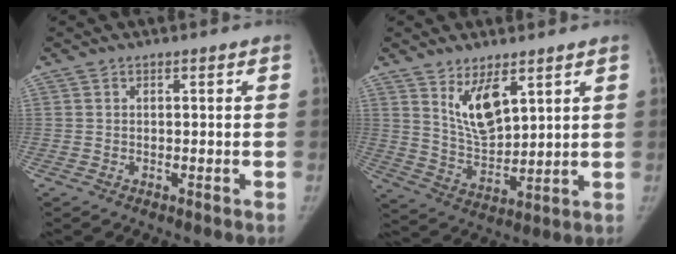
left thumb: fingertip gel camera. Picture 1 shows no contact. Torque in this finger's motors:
{"motor_torque": [0.52, 0.57, 0.80, -1.05, 0.06]}